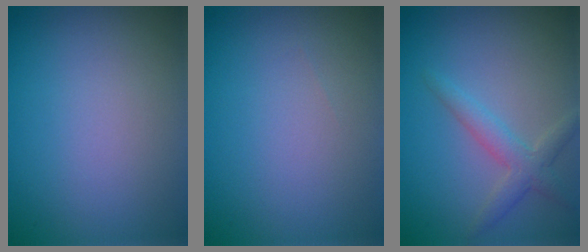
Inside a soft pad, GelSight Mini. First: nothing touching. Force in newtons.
{"total": 0.0}
{"total": 2.5, "press": 2.5, "slide": 0.2}